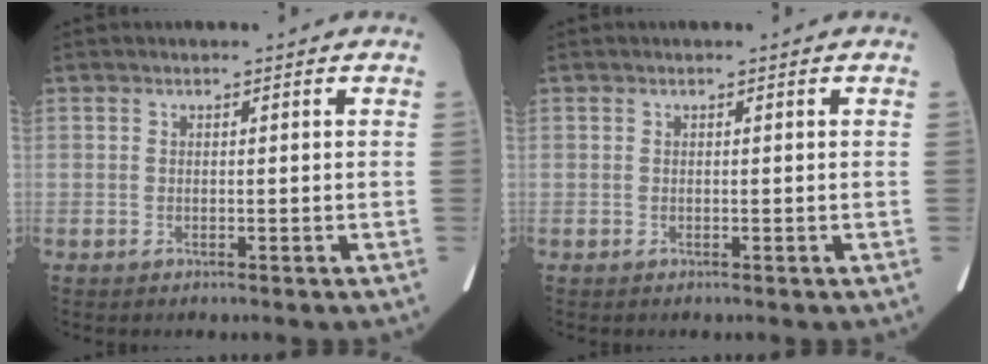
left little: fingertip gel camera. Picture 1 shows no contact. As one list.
[{"total": 0.0}]